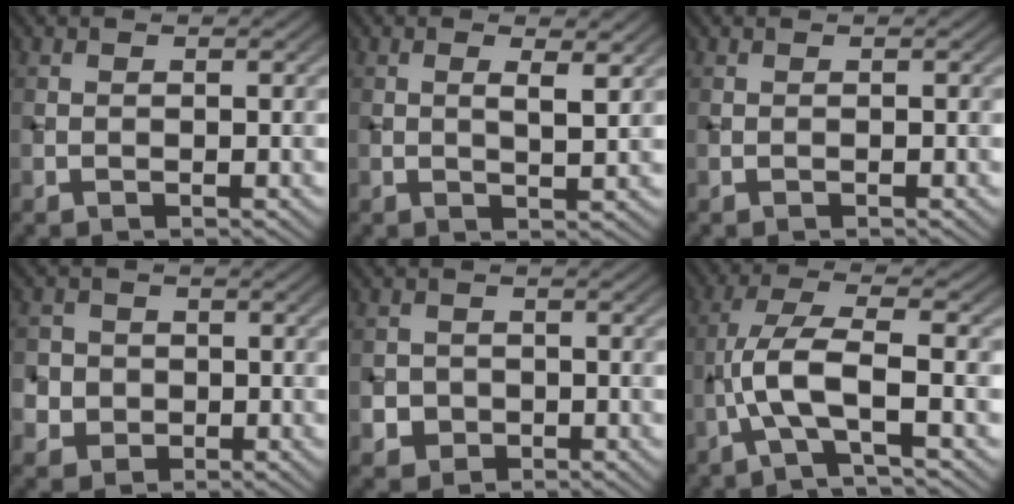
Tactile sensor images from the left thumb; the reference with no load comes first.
{"total": 2.4, "force": [1.1, 0.5, 2.1], "torque": [-0.034, -0.005, 0.023]}
{"total": 0.0}
{"total": 4.6, "force": [-0.6, 4.4, 1.0], "torque": [-0.028, 0.009, -0.029]}
{"total": 2.5, "force": [-0.7, 2.3, 0.5], "torque": [-0.002, -0.004, -0.016]}
{"total": 6.6, "force": [-1.9, 1.5, 6.1], "torque": [-0.127, 0.015, -0.049]}